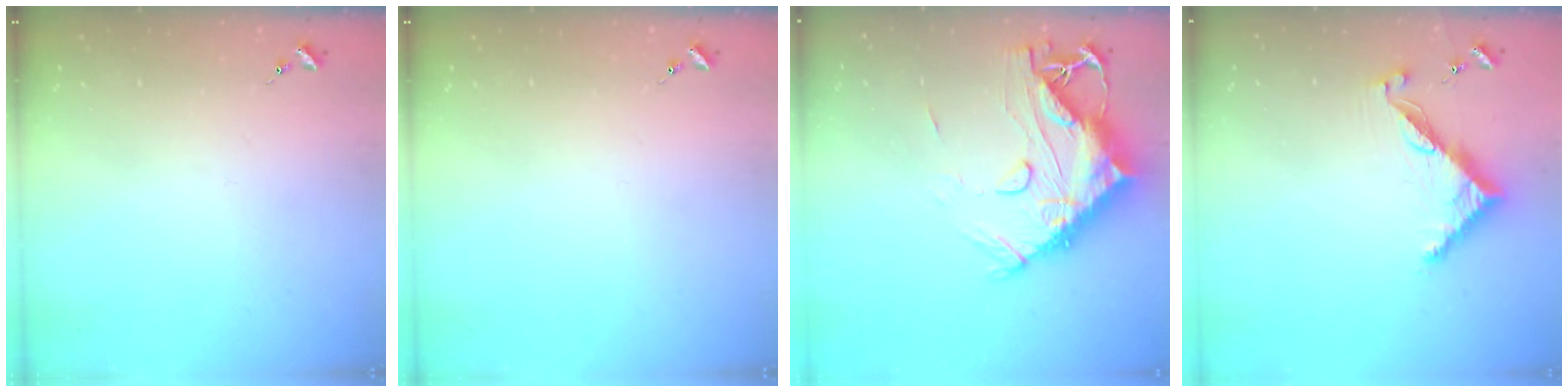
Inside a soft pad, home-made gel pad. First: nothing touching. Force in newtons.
{"total": 0.0}
{"total": 18.5, "press": 18.4, "slide": 1.9}
{"total": 8.7, "press": 8.7, "slide": 0.6}